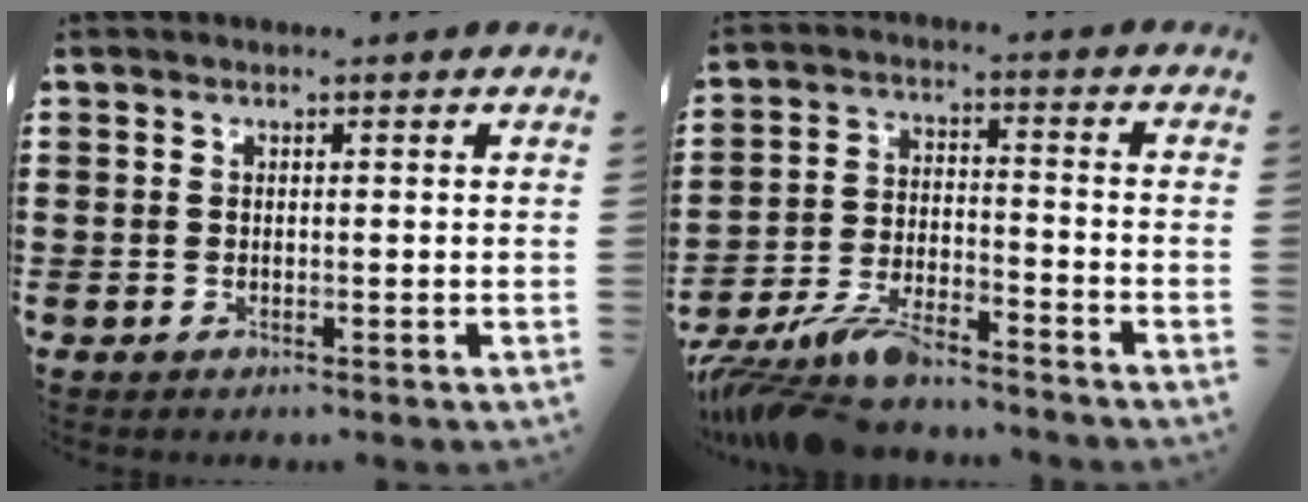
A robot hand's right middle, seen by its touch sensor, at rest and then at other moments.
{"total": 8.6, "force": [-7.8, 1.6, 3.4], "torque": [-0.083, 0.005, -0.155]}